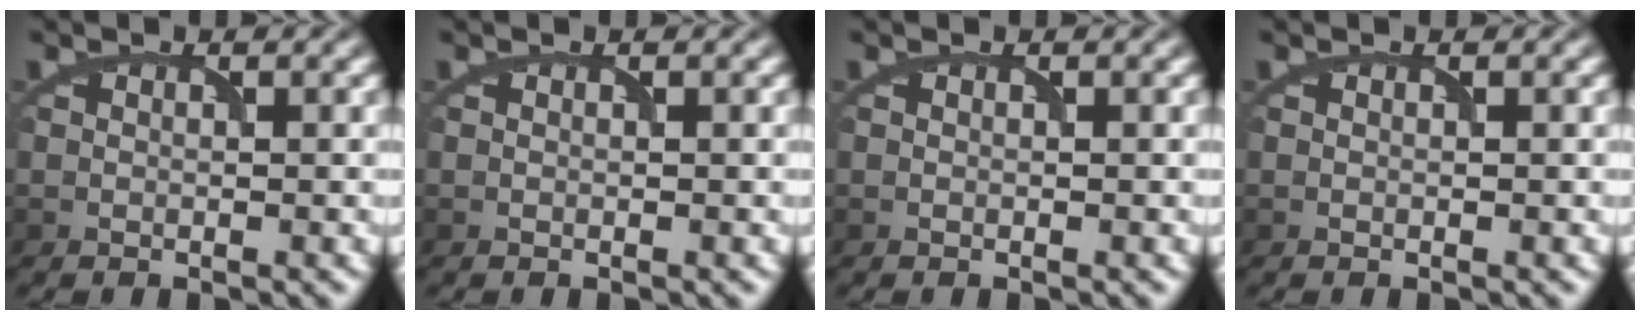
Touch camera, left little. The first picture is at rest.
{"total": 0.0}
{"total": 0.0}
{"total": 0.0}